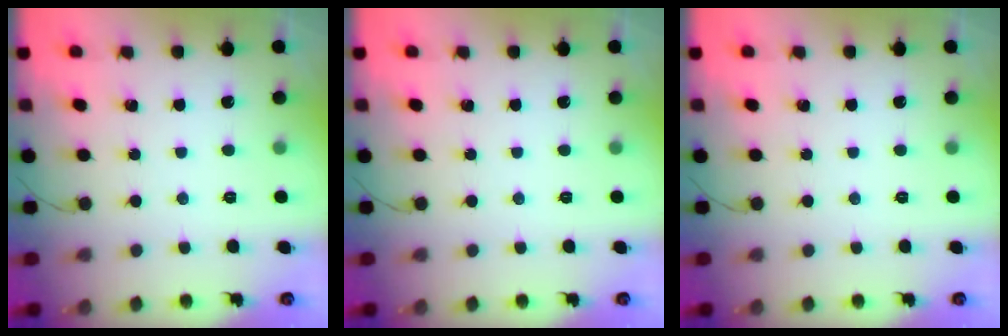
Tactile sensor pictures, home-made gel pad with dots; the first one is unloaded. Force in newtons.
{"total": 0.0}
{"total": 0.0}